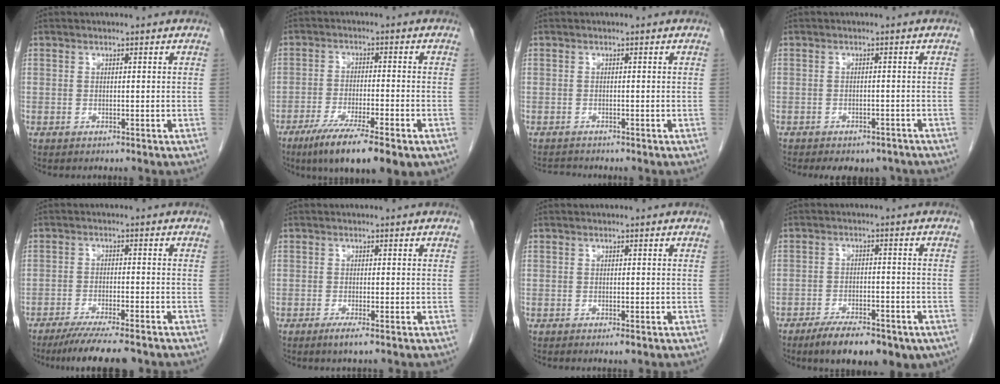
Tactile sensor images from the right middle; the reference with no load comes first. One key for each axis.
{"total": 12.4, "fx": -7.8, "fy": 1.9, "fz": 9.4, "tx": -0.144, "ty": -0.026, "tz": -0.122}
{"total": 1.2, "fx": -1.2, "fy": 0.0, "fz": -0.1, "tx": 0.001, "ty": -0.008, "tz": -0.018}
{"total": 7.5, "fx": -6.1, "fy": 3.5, "fz": 2.5, "tx": -0.027, "ty": 0.006, "tz": -0.069}
{"total": 9.6, "fx": -7.8, "fy": 0.7, "fz": 5.5, "tx": -0.078, "ty": -0.020, "tz": -0.120}
{"total": 1.8, "fx": -1.0, "fy": -0.1, "fz": 1.4, "tx": -0.027, "ty": -0.005, "tz": -0.019}
{"total": 0.9, "fx": -0.5, "fy": 0.2, "fz": 0.8, "tx": -0.010, "ty": -0.002, "tz": -0.004}
{"total": 12.0, "fx": -8.2, "fy": 4.3, "fz": 7.6, "tx": -0.096, "ty": -0.001, "tz": -0.118}